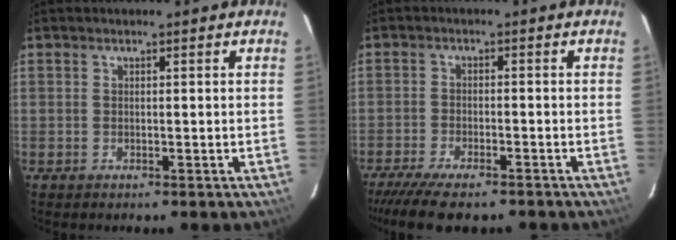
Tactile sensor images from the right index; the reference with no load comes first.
{"total": 10.5, "force": [-8.8, 2.2, 5.4], "torque": [-0.129, -0.033, -0.147]}